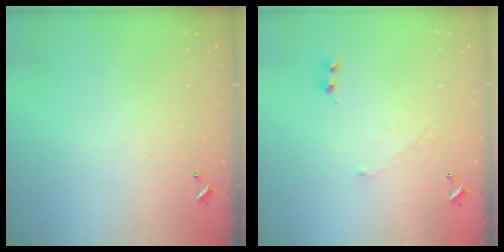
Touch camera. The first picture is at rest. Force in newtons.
{"total": 2.1, "press": 2.0, "slide": 0.7}